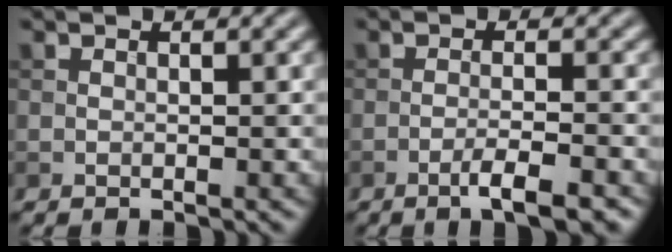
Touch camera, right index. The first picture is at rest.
{"total": 4.1, "force": [-2.4, 0.8, 3.3], "torque": [-0.051, 0.004, -0.043]}